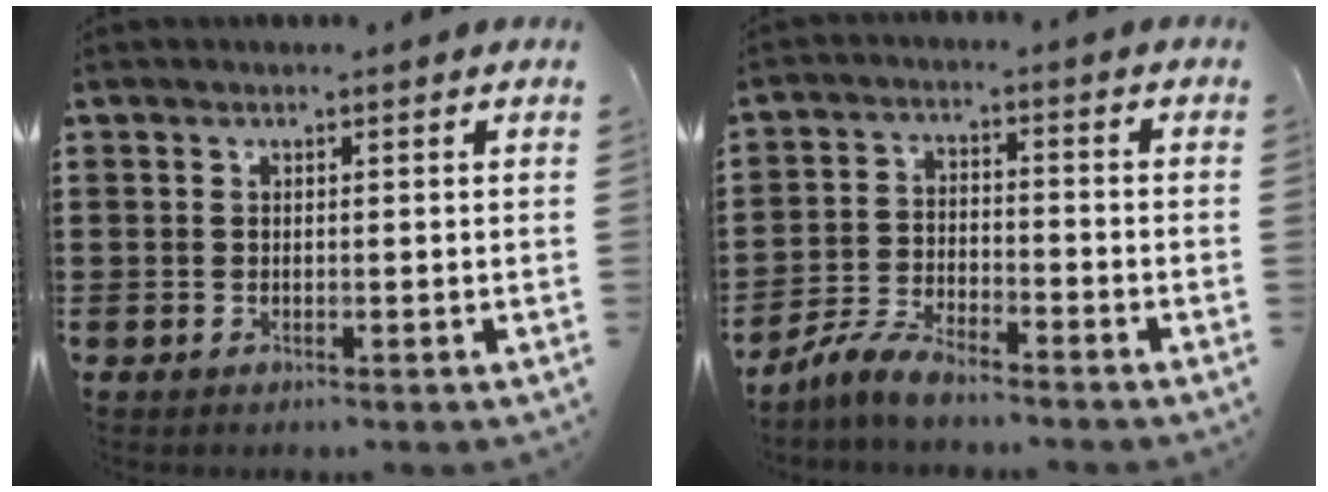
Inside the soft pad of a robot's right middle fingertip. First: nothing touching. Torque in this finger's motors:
{"motor_torque": [2.14, 0.00, 0.32, 0.08]}